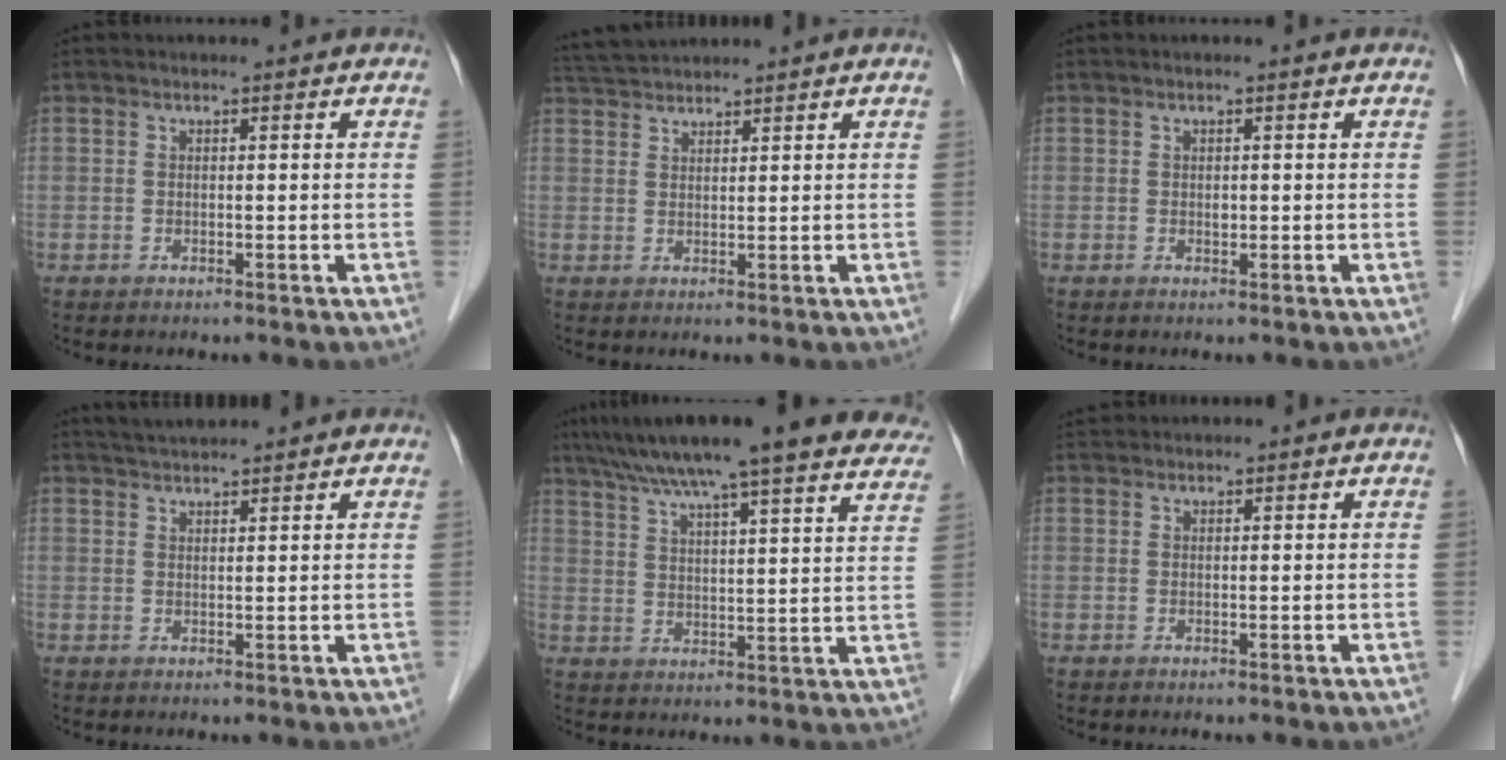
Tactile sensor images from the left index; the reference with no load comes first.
{"total": 4.5, "force": [4.4, 0.0, 0.8], "torque": [-0.021, 0.030, 0.086]}
{"total": 0.5, "force": [-0.1, 0.4, 0.4], "torque": [-0.006, -0.001, -0.002]}
{"total": 3.9, "force": [3.8, 0.0, 1.2], "torque": [-0.020, 0.028, 0.066]}
{"total": 26.8, "force": [22.9, 2.4, 13.8], "torque": [-0.213, -0.007, 0.292]}
{"total": 2.0, "force": [1.9, 0.5, 0.2], "torque": [-0.009, 0.026, 0.036]}